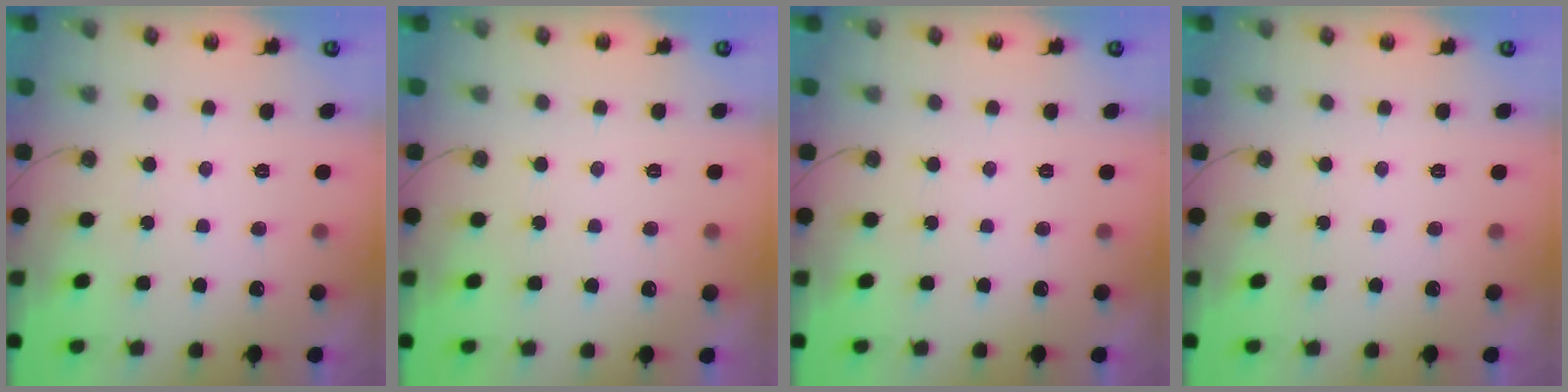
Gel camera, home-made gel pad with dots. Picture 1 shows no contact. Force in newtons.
{"total": 2.9, "press": 2.9, "slide": 0.4}
{"total": 0.0}
{"total": 0.0}